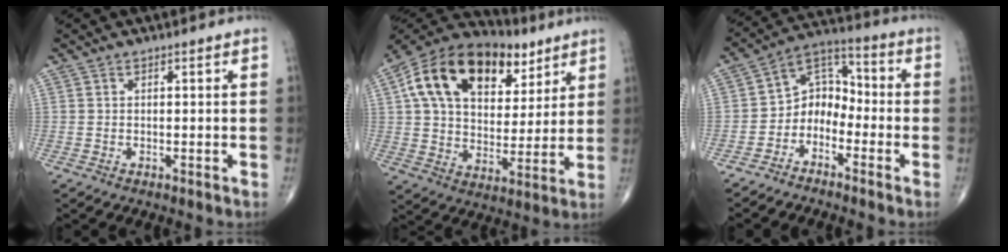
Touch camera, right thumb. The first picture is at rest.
{"total": 24.5, "force": [10.7, 15.1, 16.1], "torque": [-0.255, 0.009, 0.176]}
{"total": 7.9, "force": [-3.8, 6.0, 3.6], "torque": [-0.029, 0.066, -0.087]}